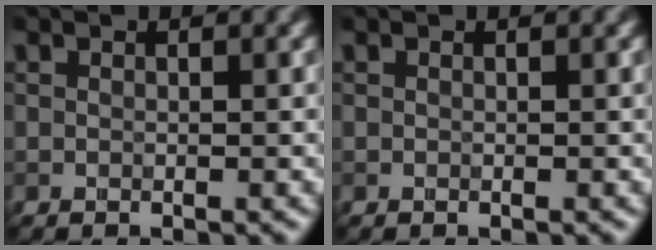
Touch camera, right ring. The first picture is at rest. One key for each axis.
{"total": 0.0}